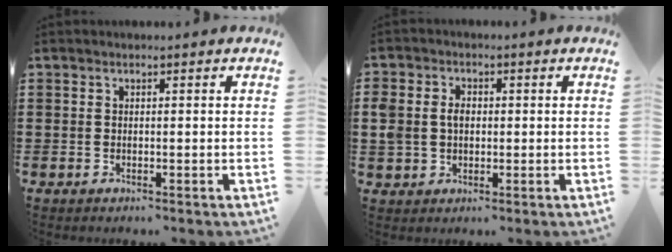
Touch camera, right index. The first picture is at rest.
{"total": 3.4, "force": [0.1, 2.8, 2.0], "torque": [-0.054, 0.010, -0.003]}